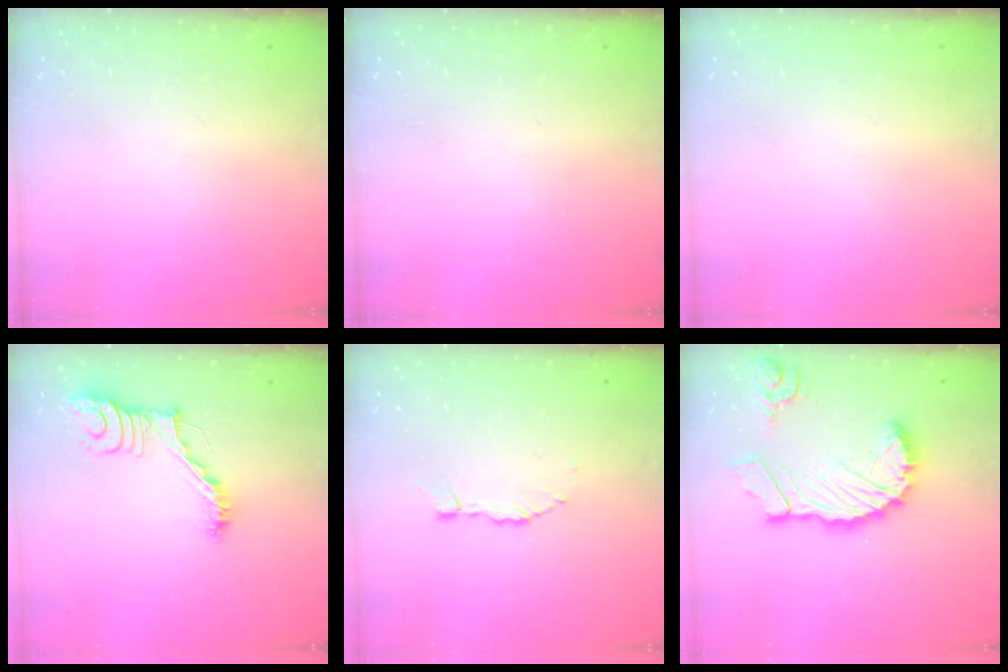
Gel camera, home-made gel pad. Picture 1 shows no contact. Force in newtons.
{"total": 0.0}
{"total": 0.0}
{"total": 12.4, "press": 12.4, "slide": 0.3}
{"total": 2.9, "press": 2.8, "slide": 0.3}
{"total": 17.6, "press": 17.5, "slide": 1.9}